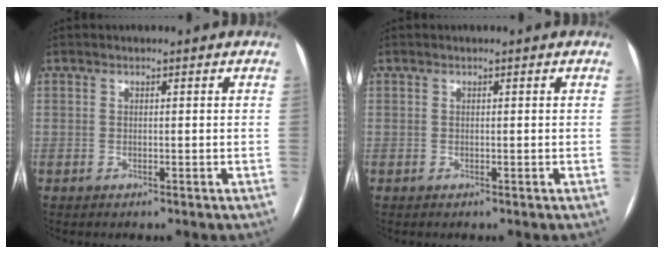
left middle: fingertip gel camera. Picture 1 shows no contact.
{"total": 0.0}